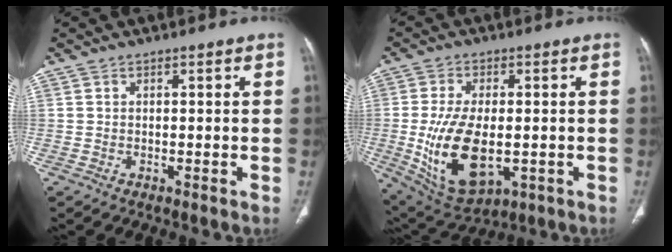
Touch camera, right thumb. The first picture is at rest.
{"total": 15.5, "force": [-2.4, 8.2, 12.9], "torque": [-0.237, -0.013, -0.019]}